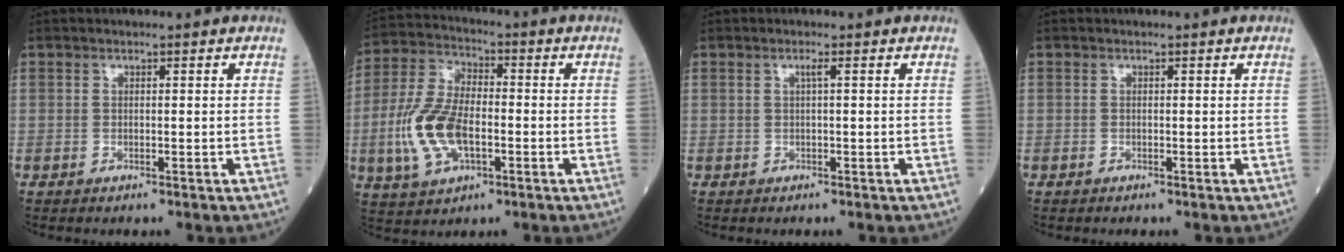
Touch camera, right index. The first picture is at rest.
{"total": 12.0, "force": [-2.8, 5.7, 10.2], "torque": [-0.232, 0.008, -0.055]}
{"total": 0.8, "force": [0.3, -0.1, 0.8], "torque": [-0.017, 0.001, 0.005]}
{"total": 0.0}